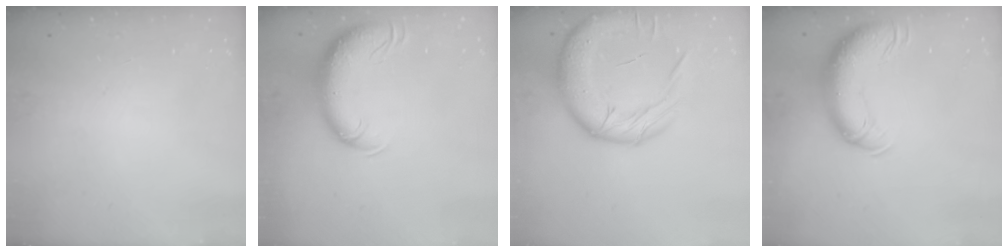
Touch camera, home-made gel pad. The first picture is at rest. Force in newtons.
{"total": 10.6, "press": 10.3, "slide": 2.5}
{"total": 20.3, "press": 19.9, "slide": 4.2}
{"total": 13.5, "press": 13.1, "slide": 3.5}